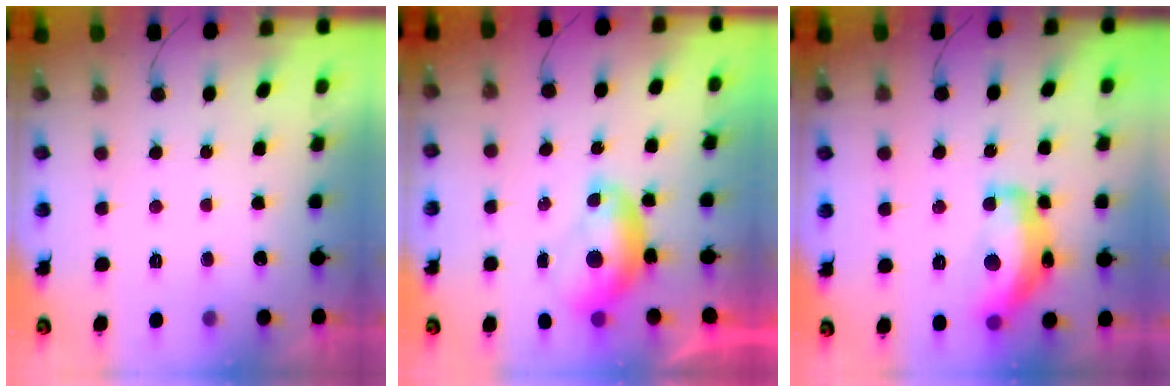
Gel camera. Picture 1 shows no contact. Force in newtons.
{"total": 8.3, "press": 8.2, "slide": 1.3}
{"total": 14.4, "press": 14.3, "slide": 1.1}